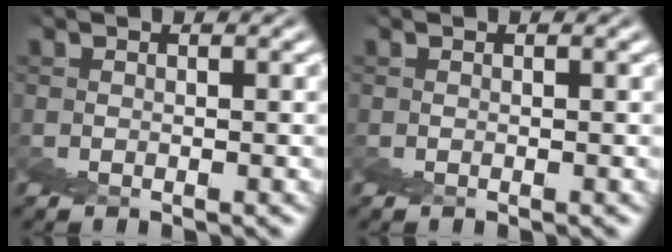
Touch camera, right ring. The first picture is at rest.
{"total": 0.0}